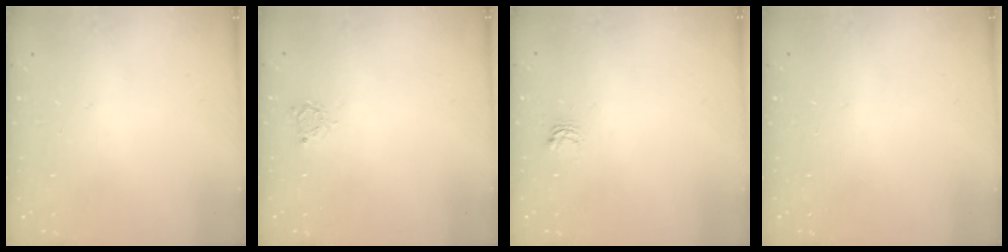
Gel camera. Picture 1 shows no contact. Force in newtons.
{"total": 3.0, "press": 3.0, "slide": 0.4}
{"total": 3.3, "press": 3.3, "slide": 0.2}
{"total": 0.0}